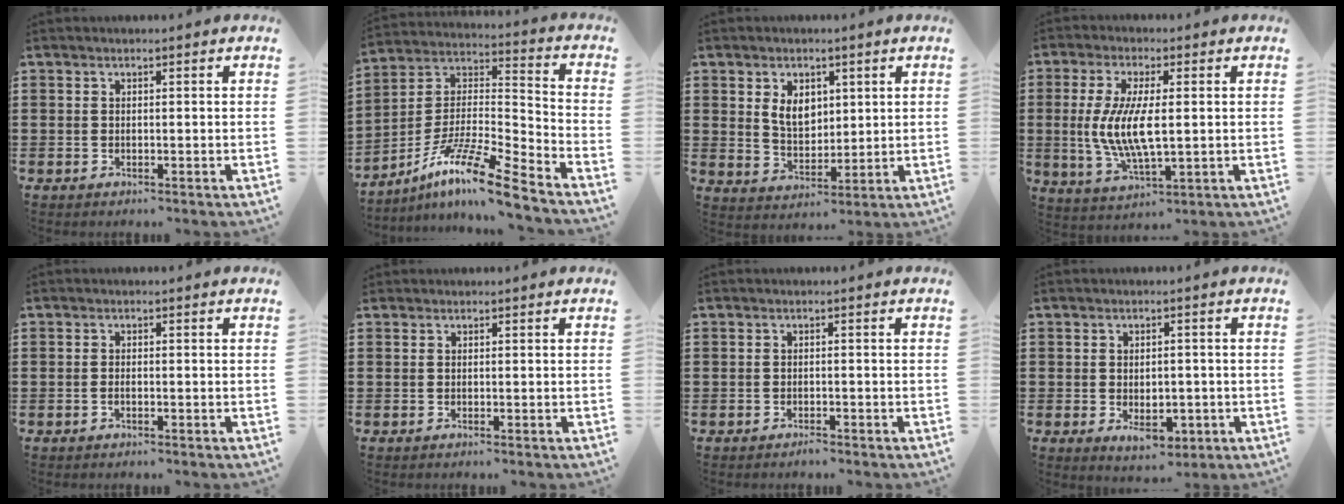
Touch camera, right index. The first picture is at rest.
{"total": 12.0, "force": [-9.5, 0.2, 7.4], "torque": [-0.140, 0.009, -0.190]}
{"total": 5.3, "force": [1.8, 3.6, 3.4], "torque": [-0.069, 0.008, 0.030]}
{"total": 8.4, "force": [0.1, 2.7, 7.9], "torque": [-0.173, -0.006, -0.004]}
{"total": 0.6, "force": [-0.4, 0.1, 0.5], "torque": [-0.010, -0.004, -0.006]}
{"total": 0.0}
{"total": 0.8, "force": [-0.7, 0.1, 0.2], "torque": [-0.008, -0.002, -0.014]}
{"total": 3.9, "force": [-1.1, 2.4, 2.8], "torque": [-0.041, 0.004, -0.023]}